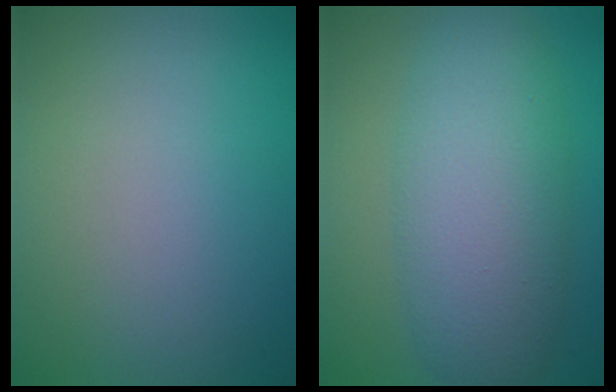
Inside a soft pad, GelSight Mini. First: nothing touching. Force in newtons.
{"total": 7.3, "press": 7.3, "slide": 0.3}